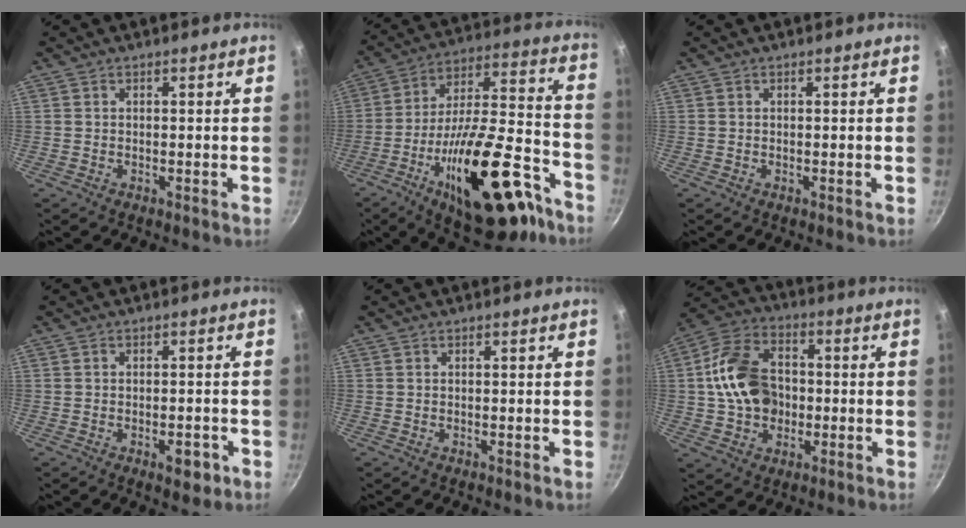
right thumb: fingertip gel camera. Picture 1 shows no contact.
{"total": 28.0, "force": [-14.0, 11.4, 21.3], "torque": [-0.291, 0.083, -0.210]}
{"total": 0.0}
{"total": 3.9, "force": [-1.8, 1.9, 2.9], "torque": [-0.023, 0.015, -0.018]}
{"total": 0.0}
{"total": 14.8, "force": [-0.1, 11.1, 9.7], "torque": [-0.156, 0.024, -0.010]}